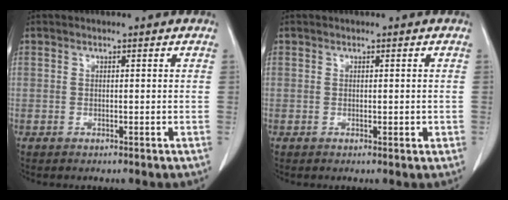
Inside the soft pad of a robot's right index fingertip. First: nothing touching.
{"total": 1.1, "force": [-0.1, 0.6, 0.9], "torque": [-0.008, 0.000, 0.002]}